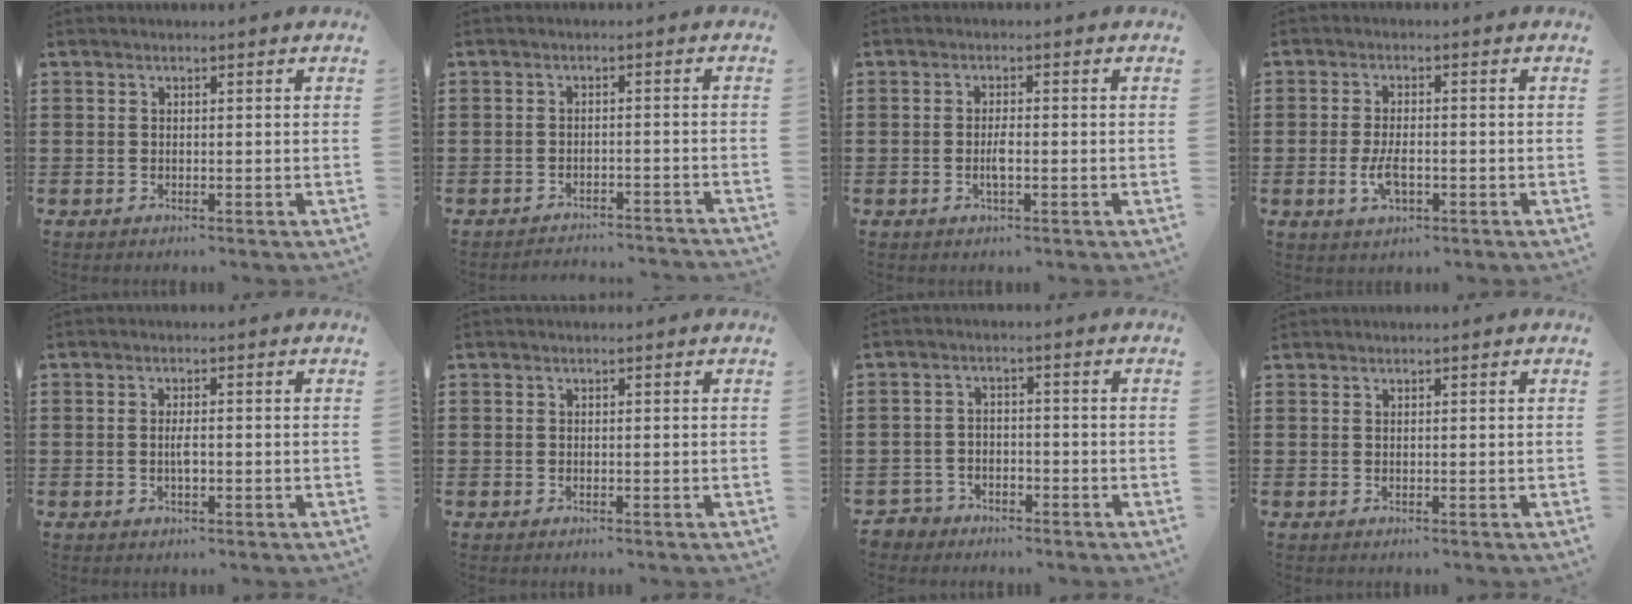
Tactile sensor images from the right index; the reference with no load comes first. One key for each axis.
{"total": 2.6, "fx": -2.6, "fy": -0.1, "fz": -0.1, "tx": -0.004, "ty": -0.001, "tz": -0.057}
{"total": 2.3, "fx": -0.6, "fy": 0.5, "fz": 2.1, "tx": -0.047, "ty": -0.004, "tz": -0.012}
{"total": 4.2, "fx": -1.0, "fy": 2.0, "fz": 3.5, "tx": -0.076, "ty": -0.001, "tz": -0.020}
{"total": 2.2, "fx": -0.3, "fy": 0.7, "fz": 2.0, "tx": -0.039, "ty": 0.002, "tz": -0.007}
{"total": 0.0}
{"total": 2.8, "fx": -2.4, "fy": 1.4, "fz": -0.1, "tx": -0.007, "ty": 0.004, "tz": -0.052}
{"total": 0.0}